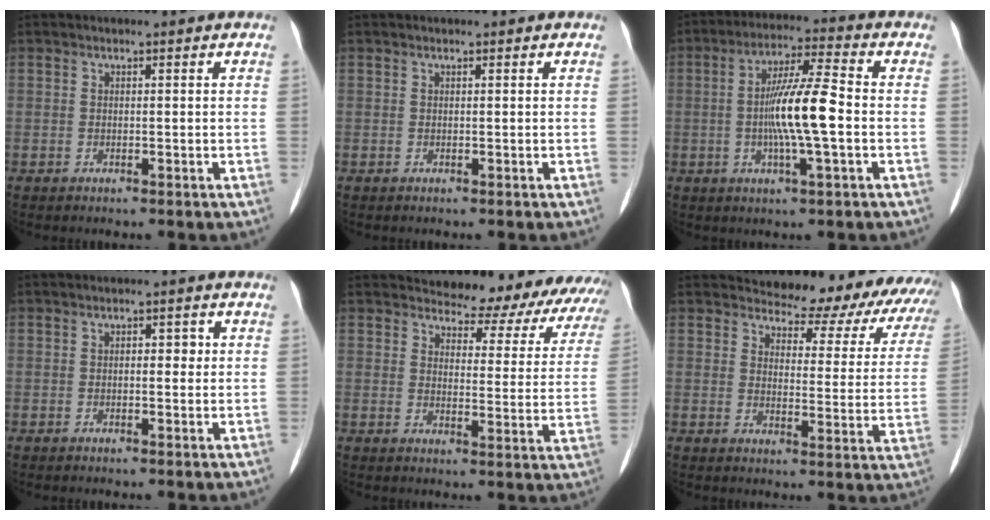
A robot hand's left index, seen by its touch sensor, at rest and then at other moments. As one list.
[{"total": 0.0}, {"total": 10.1, "force": [-1.1, 0.6, 10.0], "torque": [-0.190, 0.001, -0.028]}, {"total": 2.0, "force": [0.2, 1.0, 1.7], "torque": [-0.025, 0.009, 0.003]}, {"total": 16.9, "force": [16.2, 4.0, 3.0], "torque": [-0.005, -0.051, 0.164]}, {"total": 18.9, "force": [17.9, 4.8, 3.8], "torque": [-0.015, -0.064, 0.183]}]